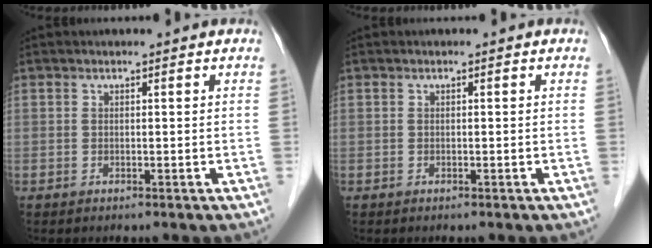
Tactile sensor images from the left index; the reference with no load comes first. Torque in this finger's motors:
{"motor_torque": [0.00, 0.00, 0.00, 0.00]}